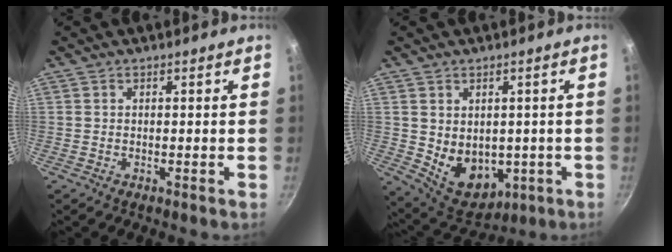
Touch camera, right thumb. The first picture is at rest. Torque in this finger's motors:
{"motor_torque": [-0.45, 0.93, -0.14, 0.36, 0.03]}